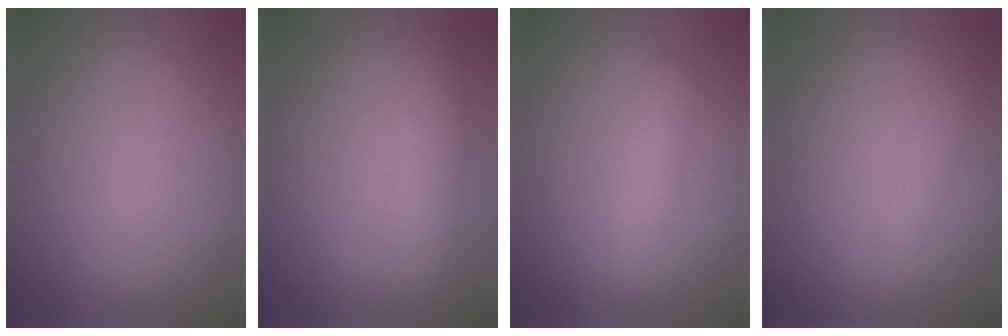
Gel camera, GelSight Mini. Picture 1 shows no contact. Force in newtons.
{"total": 2.5, "press": 2.5, "slide": 0.1}
{"total": 2.3, "press": 2.3, "slide": 0.0}
{"total": 1.2, "press": 1.2, "slide": 0.1}